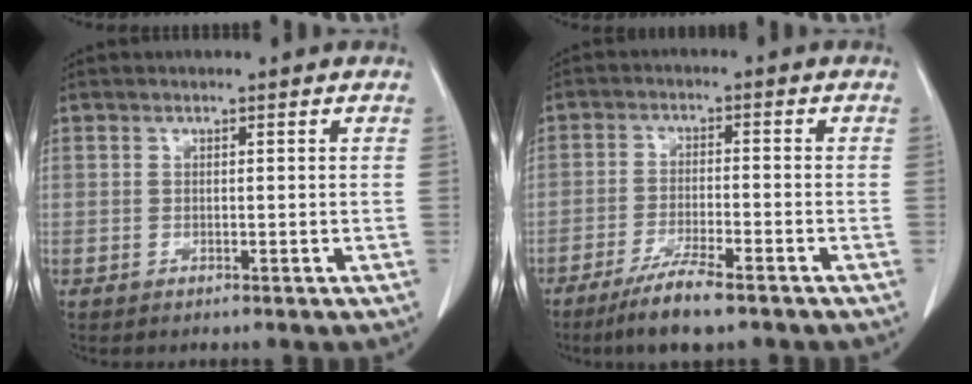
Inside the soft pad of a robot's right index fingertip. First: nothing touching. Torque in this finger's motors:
{"motor_torque": [0.53, -0.58, 0.27, 0.08]}